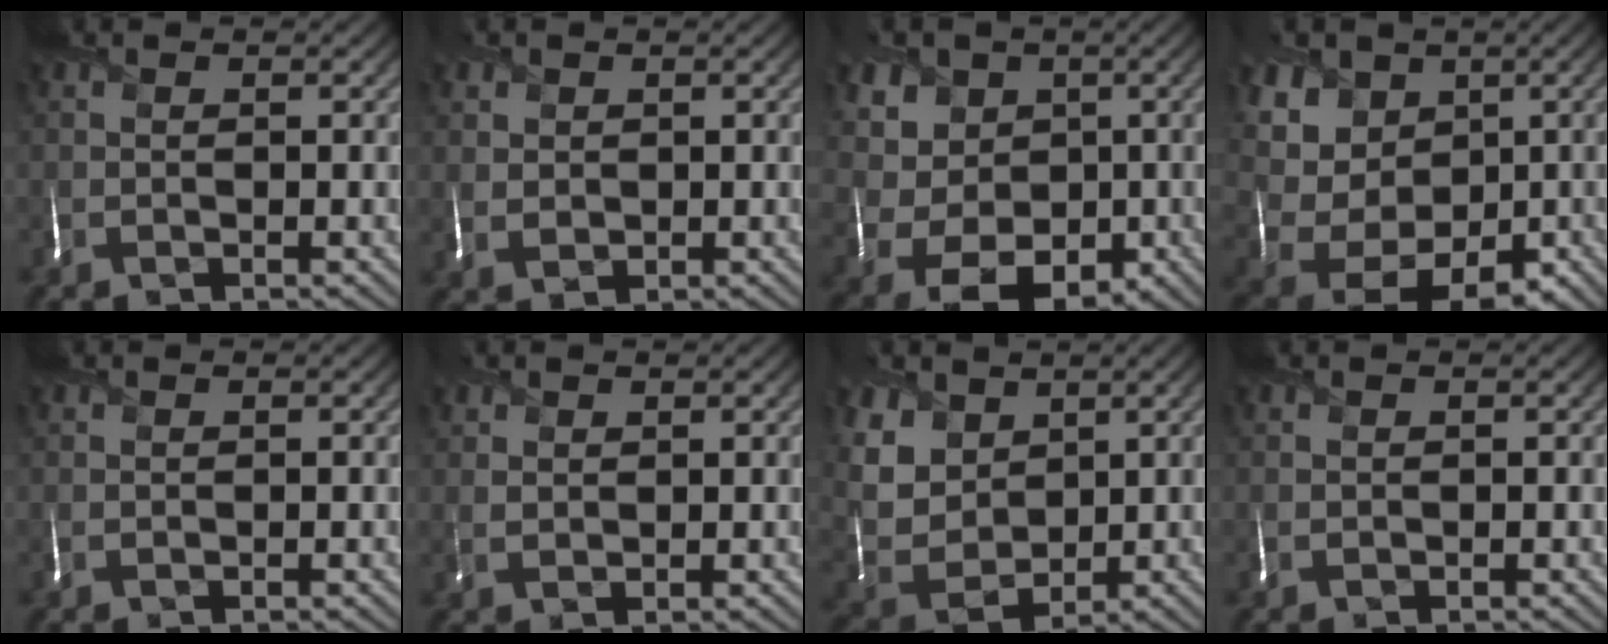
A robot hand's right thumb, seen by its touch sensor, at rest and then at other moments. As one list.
[{"total": 2.8, "force": [1.3, 2.3, 1.1], "torque": [-0.027, 0.000, 0.028]}, {"total": 9.6, "force": [0.6, 8.4, 4.7], "torque": [-0.123, -0.015, 0.012]}, {"total": 12.7, "force": [3.3, 10.3, 6.7], "torque": [-0.192, 0.011, 0.071]}, {"total": 0.7, "force": [0.7, 0.1, 0.0], "torque": [0.000, 0.001, 0.018]}, {"total": 1.9, "force": [1.8, 0.7, 0.3], "torque": [-0.007, 0.002, 0.043]}, {"total": 9.9, "force": [5.0, 6.7, 5.2], "torque": [-0.170, 0.014, 0.104]}, {"total": 0.7, "force": [0.7, -0.2, -0.1], "torque": [0.005, 0.001, 0.018]}]